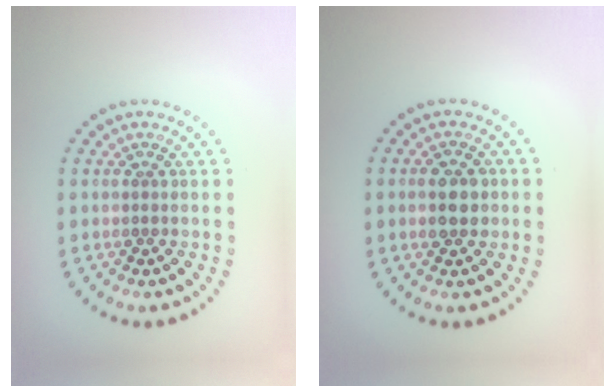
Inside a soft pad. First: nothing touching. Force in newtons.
{"total": 2.9, "press": 2.9, "slide": 0.2}